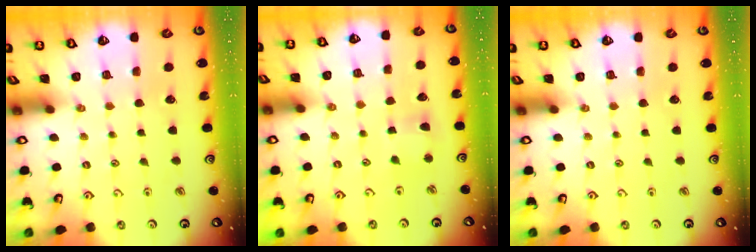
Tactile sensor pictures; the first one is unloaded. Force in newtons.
{"total": 3.1, "press": 3.1, "slide": 0.5}
{"total": 0.0}